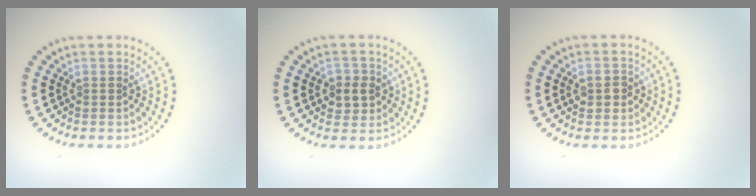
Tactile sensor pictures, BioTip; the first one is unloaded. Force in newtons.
{"total": 2.3, "press": 2.2, "slide": 0.7}
{"total": 1.8, "press": 1.8, "slide": 0.1}